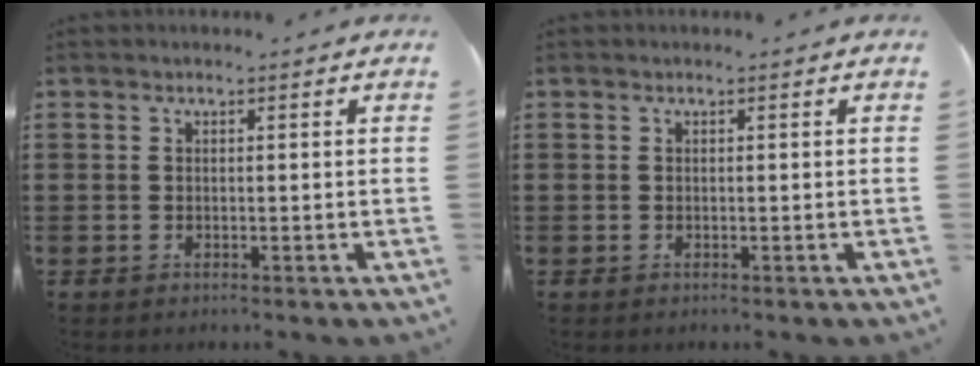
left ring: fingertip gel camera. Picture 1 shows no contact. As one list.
[{"total": 0.0}]